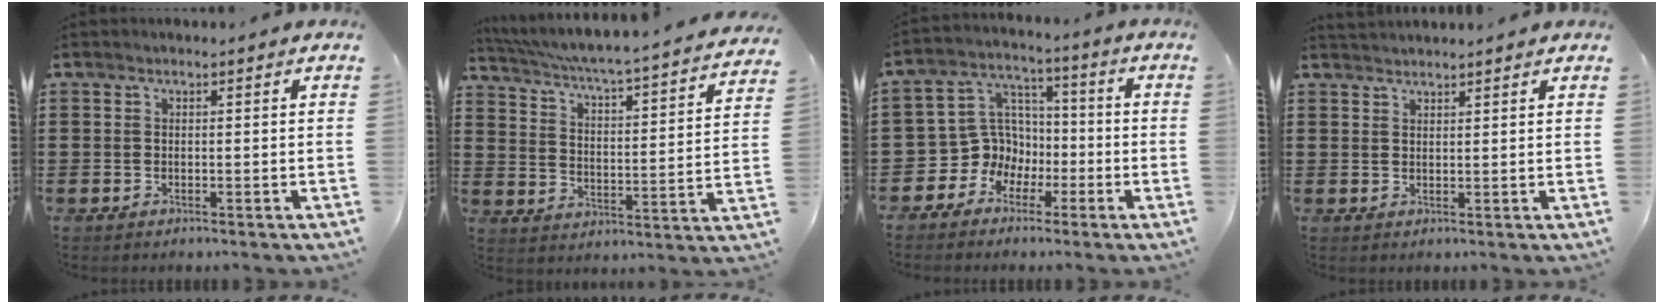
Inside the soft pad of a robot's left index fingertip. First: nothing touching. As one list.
[{"total": 4.3, "force": [3.8, -0.6, 1.8], "torque": [-0.056, -0.045, 0.054]}, {"total": 8.3, "force": [-2.2, 7.7, 2.1], "torque": [-0.089, 0.000, -0.045]}, {"total": 1.6, "force": [1.6, 0.1, 0.1], "torque": [-0.006, 0.002, 0.032]}]